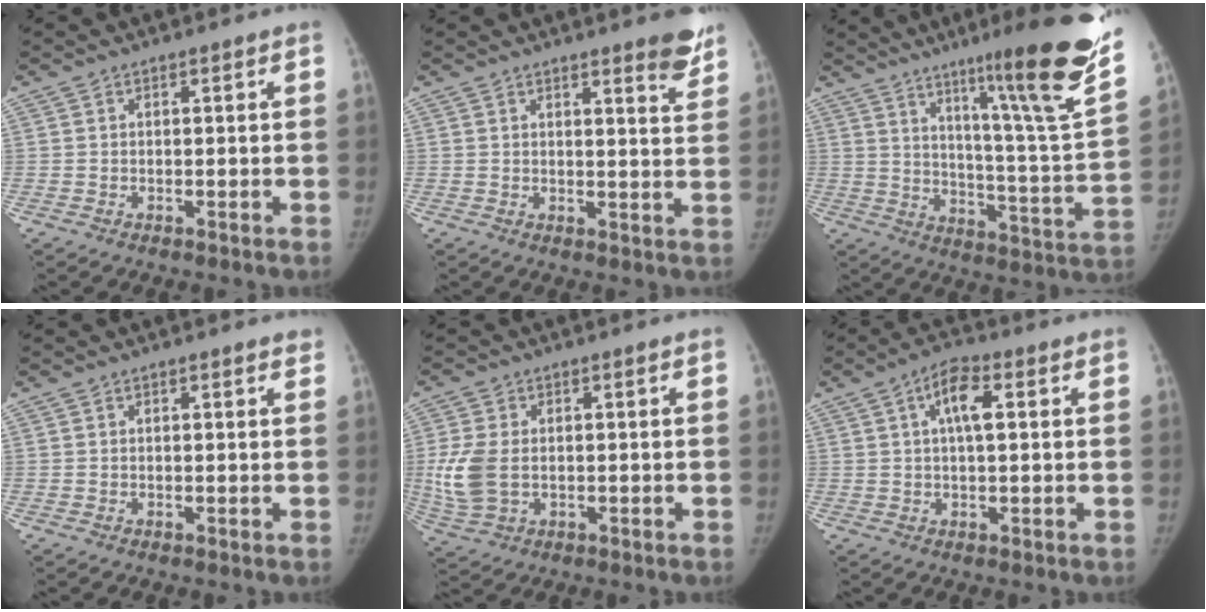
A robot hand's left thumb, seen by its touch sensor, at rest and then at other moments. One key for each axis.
{"total": 5.9, "fx": 4.4, "fy": 1.0, "fz": 3.8, "tx": -0.032, "ty": -0.029, "tz": 0.049}
{"total": 25.5, "fx": 15.9, "fy": 1.7, "fz": 19.9, "tx": -0.266, "ty": -0.088, "tz": 0.235}
{"total": 0.9, "fx": 0.8, "fy": 0.3, "fz": 0.4, "tx": 0.000, "ty": -0.001, "tz": 0.007}
{"total": 8.2, "fx": -0.2, "fy": 5.4, "fz": 6.2, "tx": -0.144, "ty": -0.001, "tz": 0.005}
{"total": 6.7, "fx": 2.0, "fy": 2.7, "fz": 5.8, "tx": -0.100, "ty": 0.009, "tz": 0.029}